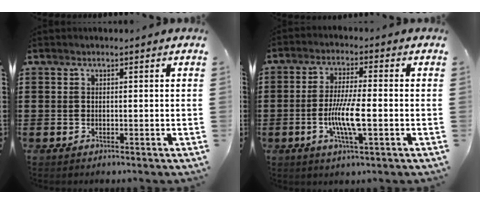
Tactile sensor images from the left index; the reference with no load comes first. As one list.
[{"total": 7.4, "force": [-1.7, 1.3, 7.0], "torque": [-0.138, -0.006, -0.035]}]